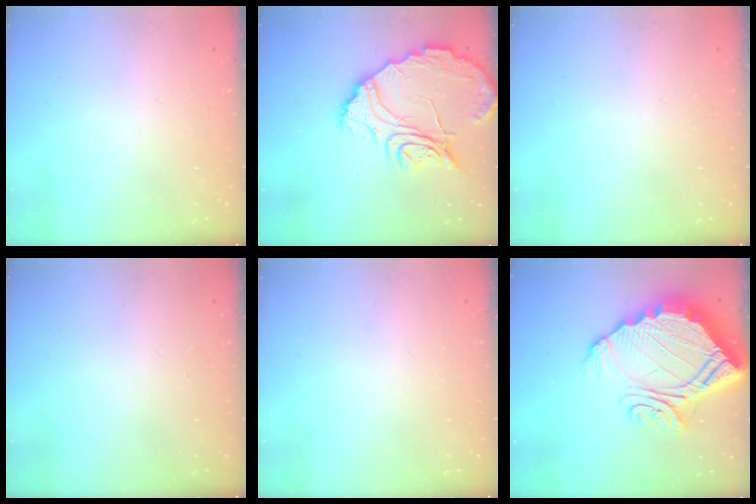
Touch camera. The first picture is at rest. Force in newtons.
{"total": 15.2, "press": 15.1, "slide": 1.6}
{"total": 0.0}
{"total": 0.0}
{"total": 0.0}
{"total": 23.2, "press": 23.1, "slide": 2.4}